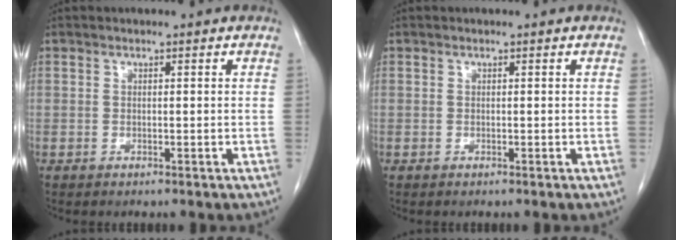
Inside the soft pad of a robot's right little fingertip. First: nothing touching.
{"total": 0.0}